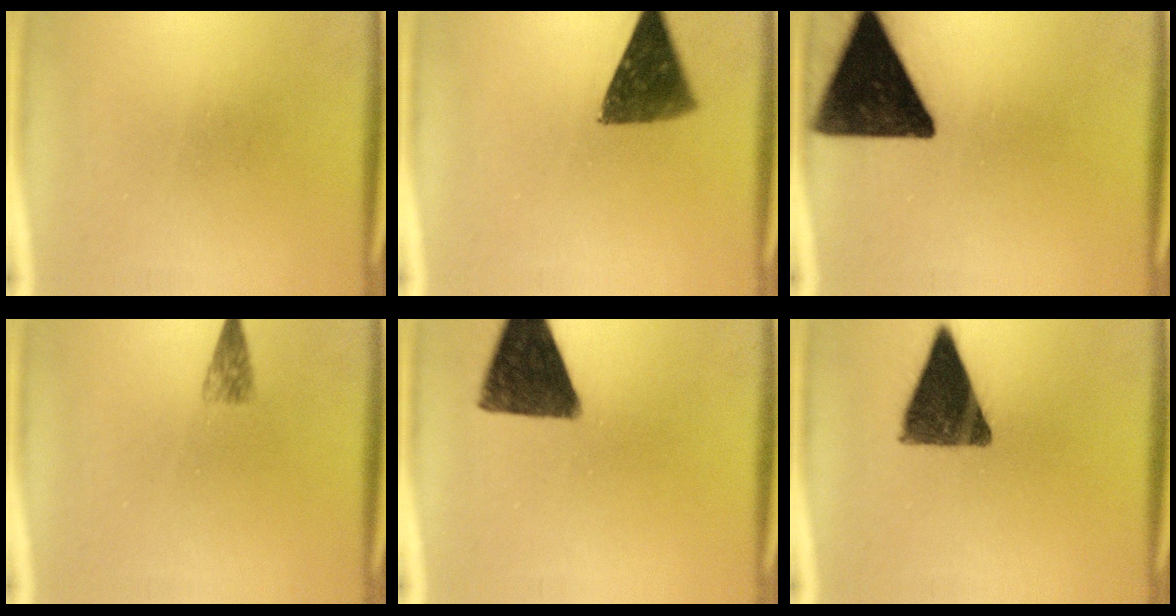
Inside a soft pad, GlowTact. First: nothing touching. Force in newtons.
{"total": 10.0}
{"total": 17.3}
{"total": 2.0}
{"total": 13.5}
{"total": 12.6}